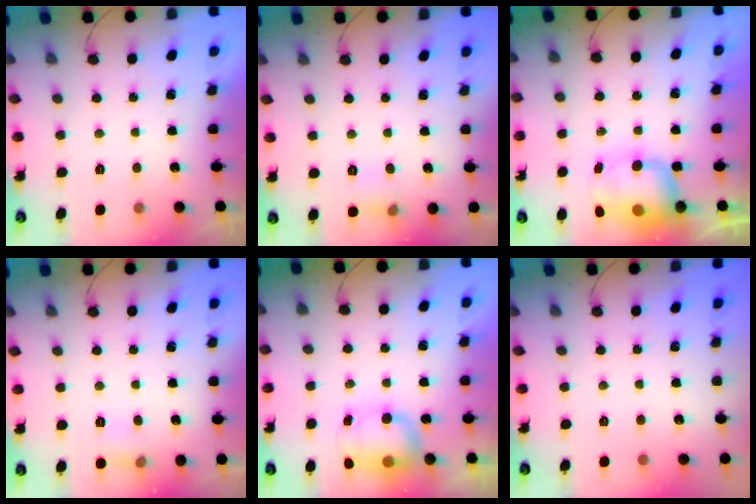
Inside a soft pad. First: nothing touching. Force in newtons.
{"total": 5.4, "press": 5.2, "slide": 1.5}
{"total": 10.0, "press": 9.6, "slide": 2.7}
{"total": 6.0, "press": 5.7, "slide": 1.8}
{"total": 7.8, "press": 7.5, "slide": 2.0}
{"total": 0.0}